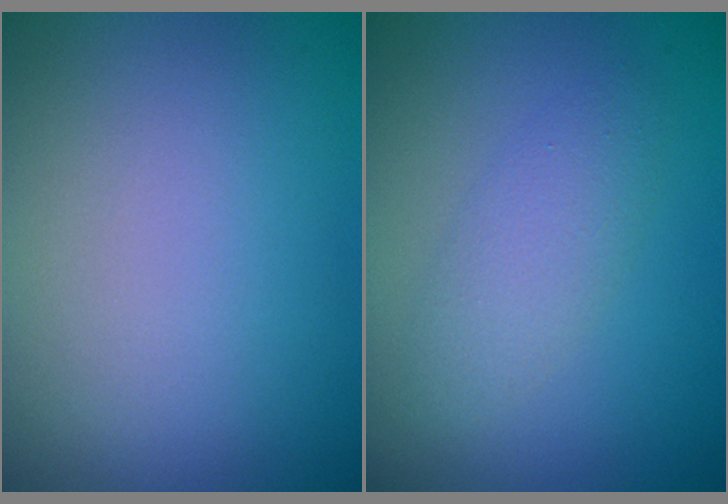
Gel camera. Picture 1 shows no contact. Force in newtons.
{"total": 2.3, "press": 2.3, "slide": 0.1}